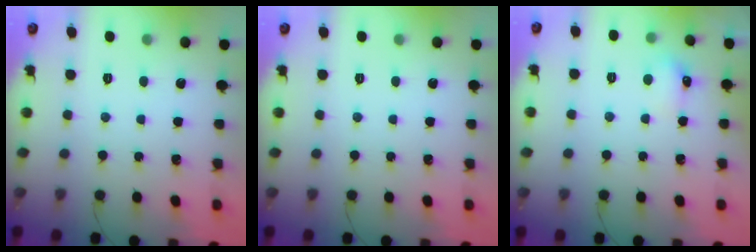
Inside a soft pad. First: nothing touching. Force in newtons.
{"total": 0.0}
{"total": 5.6, "press": 5.4, "slide": 1.3}